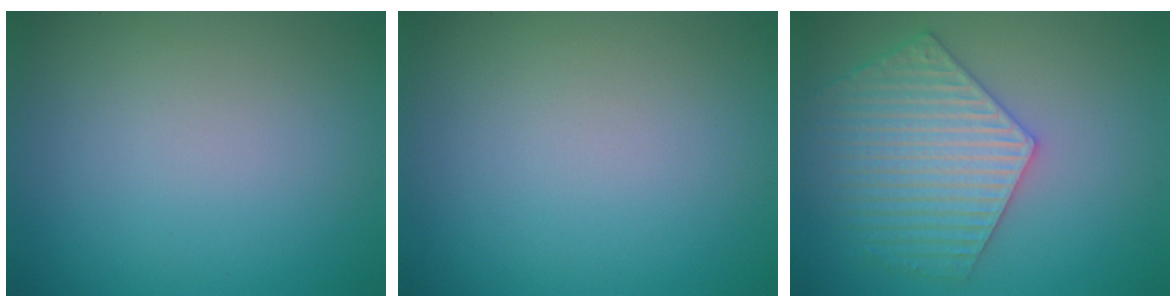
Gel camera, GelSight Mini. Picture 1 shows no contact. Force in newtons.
{"total": 0.0}
{"total": 5.6, "press": 5.0, "slide": 2.6}